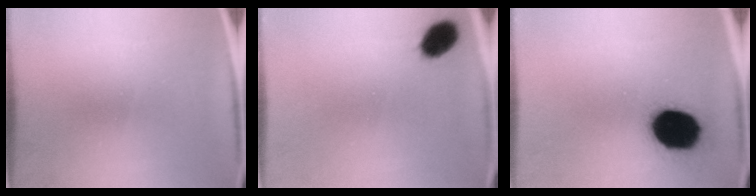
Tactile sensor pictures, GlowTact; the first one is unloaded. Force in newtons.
{"total": 5.9}
{"total": 16.9}